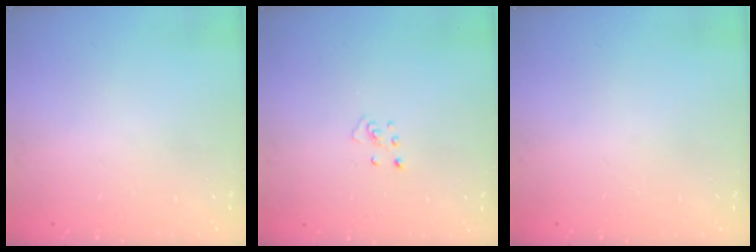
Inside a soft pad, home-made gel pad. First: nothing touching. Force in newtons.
{"total": 3.6, "press": 3.6, "slide": 0.4}
{"total": 0.0}